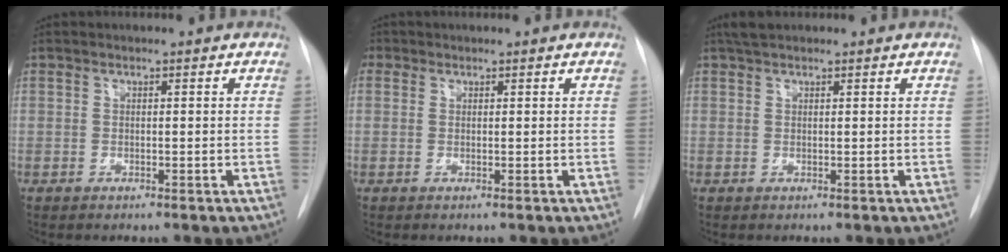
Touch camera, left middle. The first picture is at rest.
{"total": 1.7, "force": [0.7, 1.5, 0.4], "torque": [-0.004, 0.008, 0.011]}
{"total": 2.1, "force": [1.8, 0.7, 0.9], "torque": [-0.020, 0.015, 0.032]}